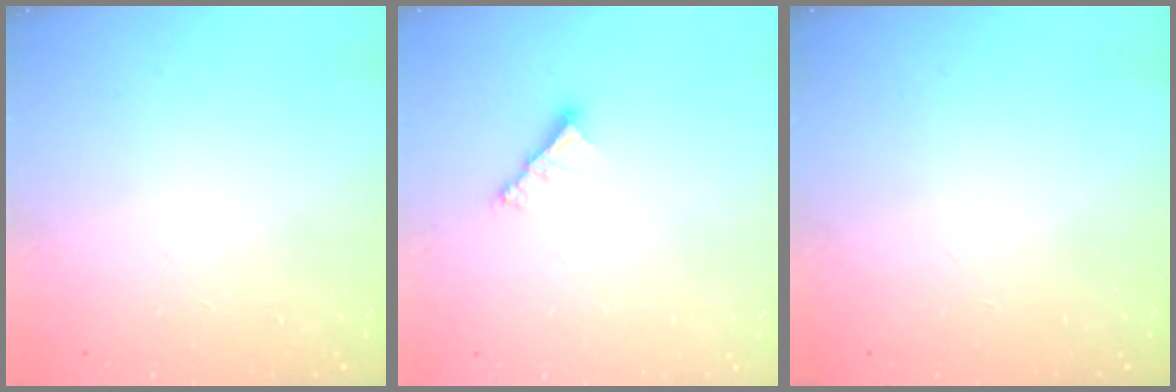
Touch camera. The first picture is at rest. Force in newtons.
{"total": 3.5, "press": 3.5, "slide": 0.2}
{"total": 0.0}